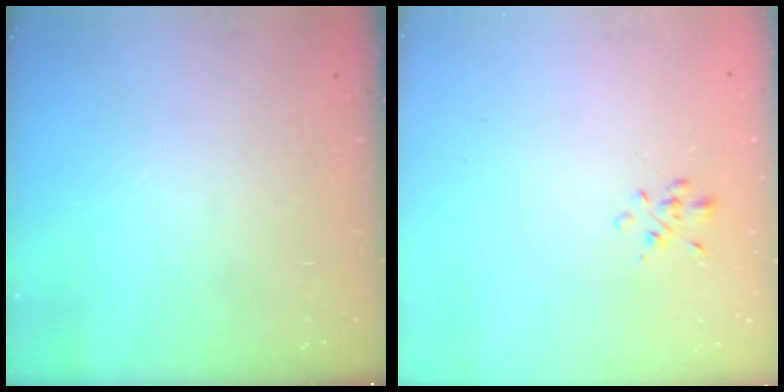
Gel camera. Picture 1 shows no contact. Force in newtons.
{"total": 1.6, "press": 1.5, "slide": 0.6}